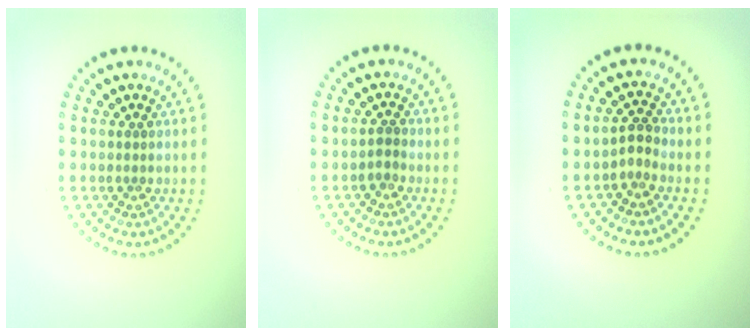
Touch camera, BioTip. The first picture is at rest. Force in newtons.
{"total": 0.7, "press": 0.4, "slide": 0.6}
{"total": 1.3, "press": 1.0, "slide": 0.9}